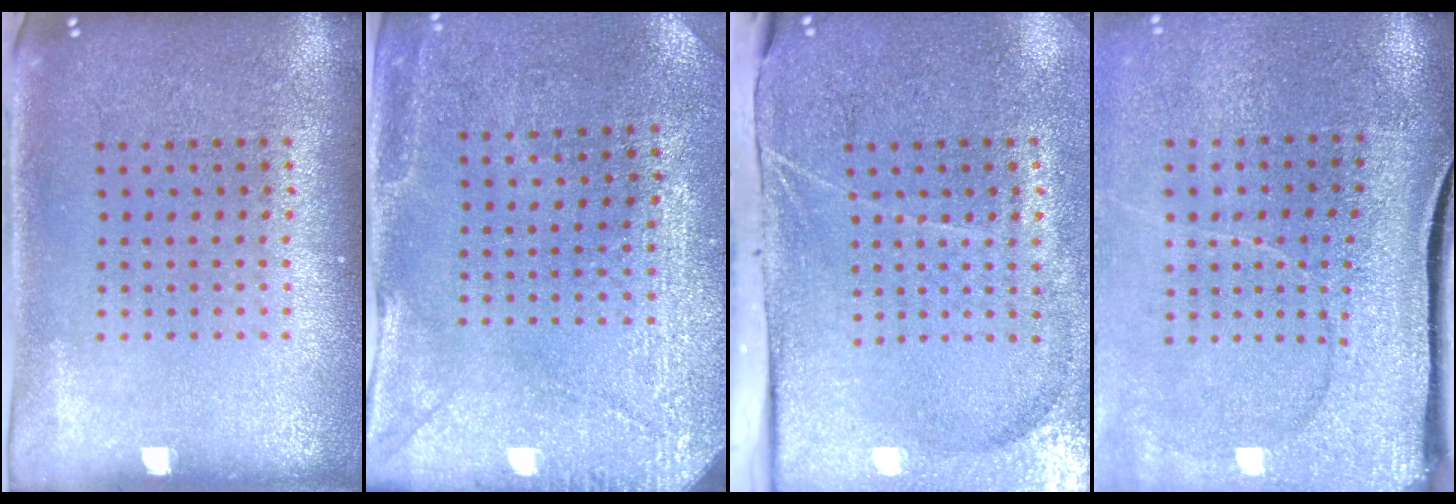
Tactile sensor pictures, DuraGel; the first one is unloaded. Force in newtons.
{"total": 3.0, "press": 2.8, "slide": 1.0}
{"total": 4.3, "press": 3.5, "slide": 2.6}
{"total": 4.1, "press": 3.4, "slide": 2.4}